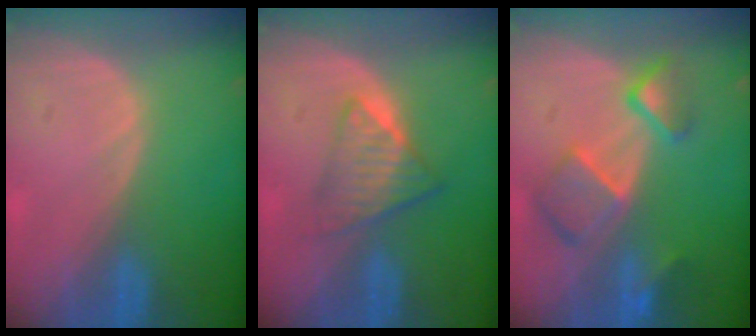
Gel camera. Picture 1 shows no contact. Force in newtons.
{"total": 6.0, "press": 5.1, "slide": 3.1}
{"total": 7.9, "press": 6.8, "slide": 4.1}